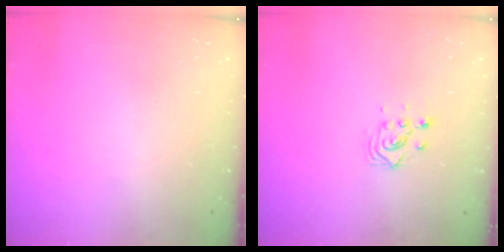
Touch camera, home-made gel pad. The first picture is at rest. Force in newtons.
{"total": 3.8, "press": 3.8, "slide": 0.3}